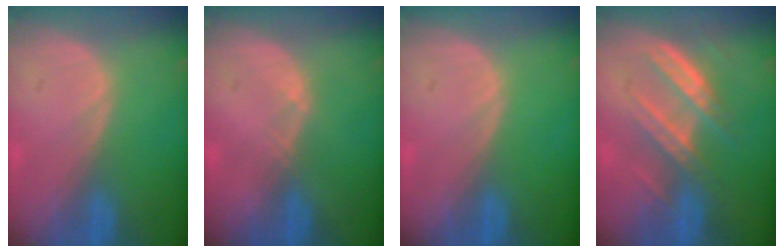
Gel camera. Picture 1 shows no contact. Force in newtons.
{"total": 0.6, "press": 0.5, "slide": 0.3}
{"total": 0.0}
{"total": 6.6, "press": 6.4, "slide": 1.7}